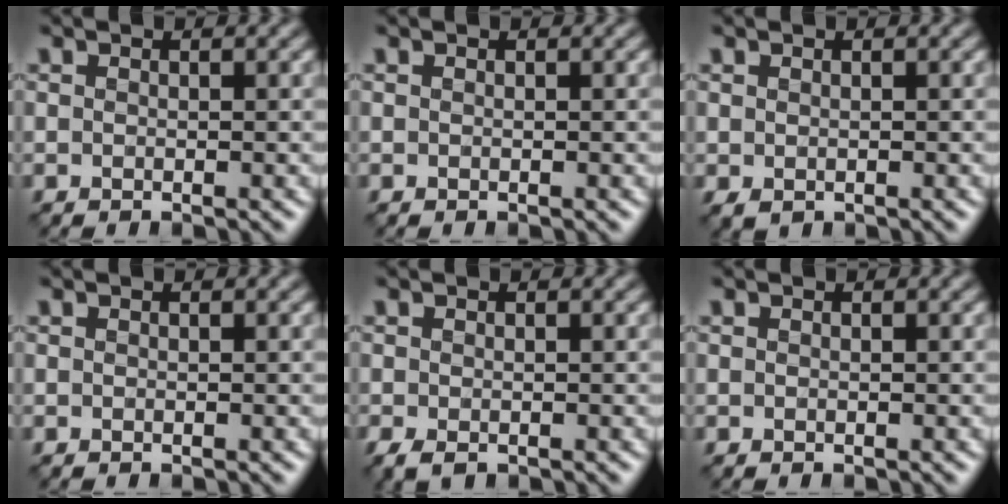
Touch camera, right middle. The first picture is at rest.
{"total": 0.0}
{"total": 0.7, "force": [0.1, 0.6, 0.4], "torque": [-0.010, 0.000, 0.004]}
{"total": 0.0}
{"total": 1.6, "force": [-0.8, 1.0, 1.1], "torque": [-0.030, -0.008, -0.013]}
{"total": 0.0}